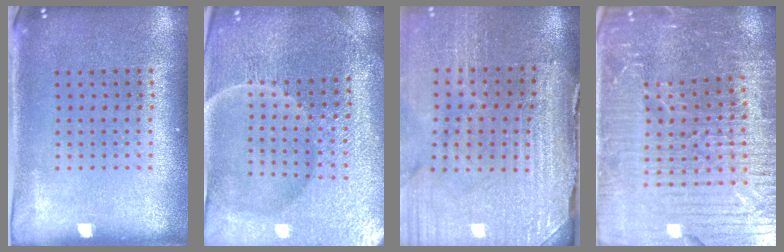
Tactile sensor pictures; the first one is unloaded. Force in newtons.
{"total": 5.7, "press": 5.3, "slide": 2.2}
{"total": 4.0, "press": 3.4, "slide": 2.0}
{"total": 5.4, "press": 5.0, "slide": 2.1}